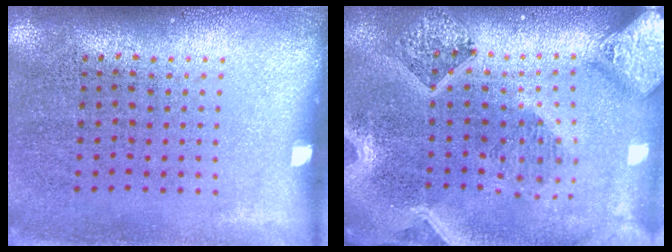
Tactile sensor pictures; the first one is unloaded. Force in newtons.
{"total": 3.9, "press": 3.1, "slide": 2.5}